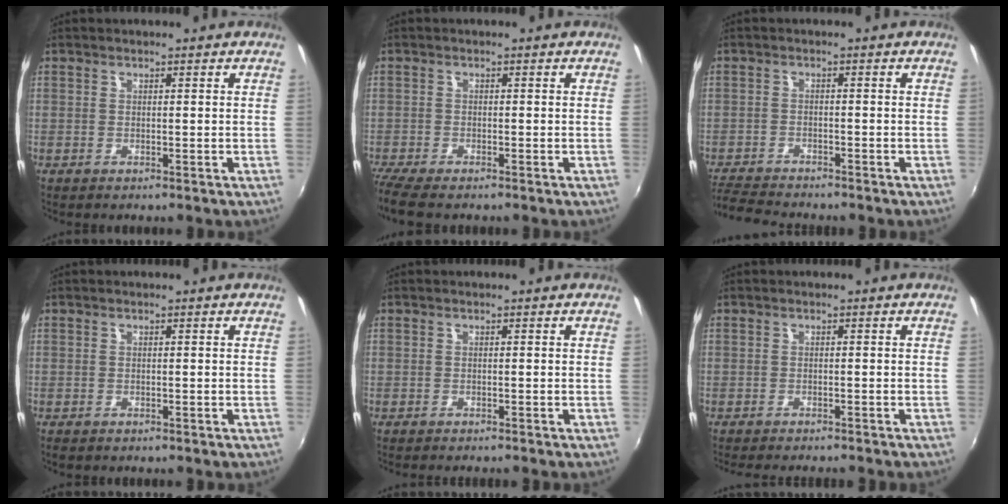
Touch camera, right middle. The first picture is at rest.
{"total": 5.1, "force": [-4.3, 0.8, 2.7], "torque": [-0.070, -0.029, -0.083]}
{"total": 7.0, "force": [-6.7, 0.9, 1.8], "torque": [-0.063, -0.019, -0.122]}
{"total": 0.9, "force": [-0.7, 0.4, 0.2], "torque": [-0.009, -0.004, -0.014]}
{"total": 1.3, "force": [-1.2, 0.0, 0.4], "torque": [-0.010, -0.010, -0.023]}
{"total": 5.6, "force": [-5.0, 0.6, 2.3], "torque": [-0.052, -0.016, -0.078]}